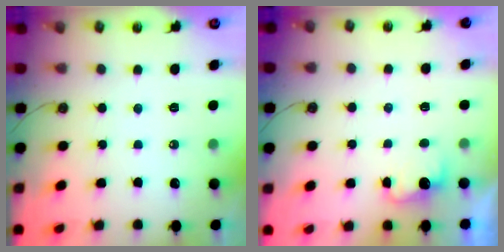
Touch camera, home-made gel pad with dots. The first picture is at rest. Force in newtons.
{"total": 3.0, "press": 2.8, "slide": 1.0}